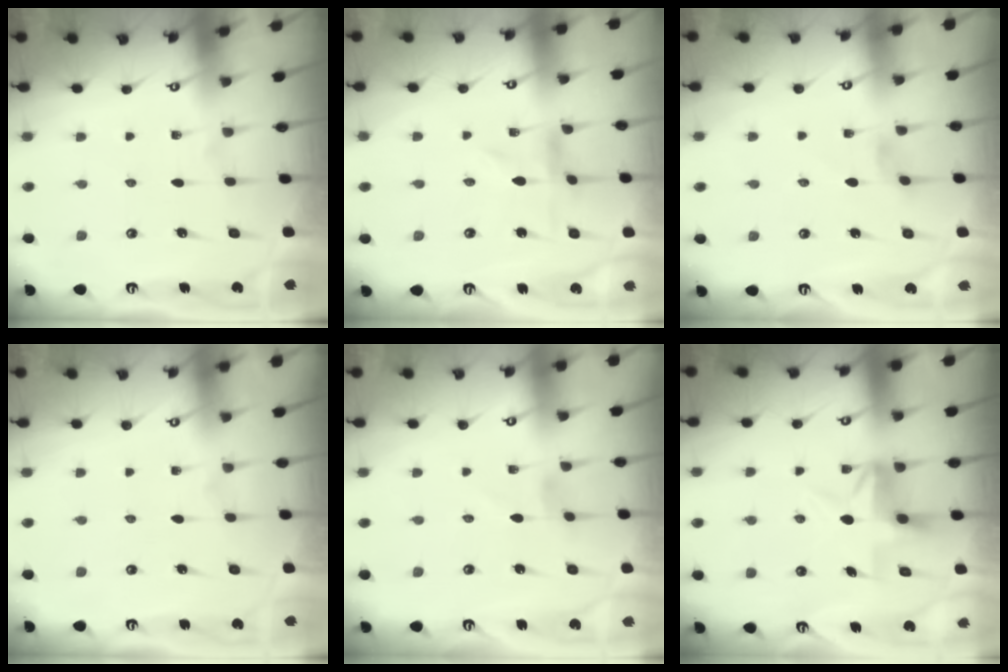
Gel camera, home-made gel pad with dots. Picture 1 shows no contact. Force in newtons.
{"total": 0.0}
{"total": 1.1, "press": 1.1, "slide": 0.3}
{"total": 1.6, "press": 1.6, "slide": 0.2}
{"total": 0.0}
{"total": 4.5, "press": 4.5, "slide": 0.1}